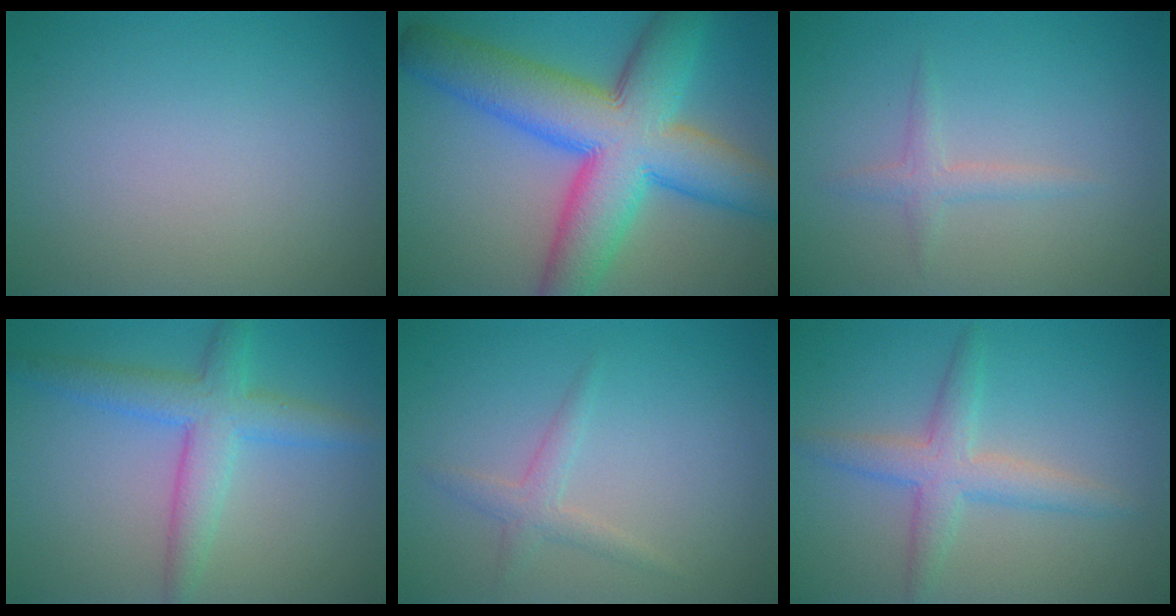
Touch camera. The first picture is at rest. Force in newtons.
{"total": 12.8, "press": 12.8, "slide": 0.4}
{"total": 1.5, "press": 1.5, "slide": 0.1}
{"total": 4.7, "press": 4.7, "slide": 0.3}
{"total": 1.6, "press": 1.6, "slide": 0.0}
{"total": 3.5, "press": 3.5, "slide": 0.1}